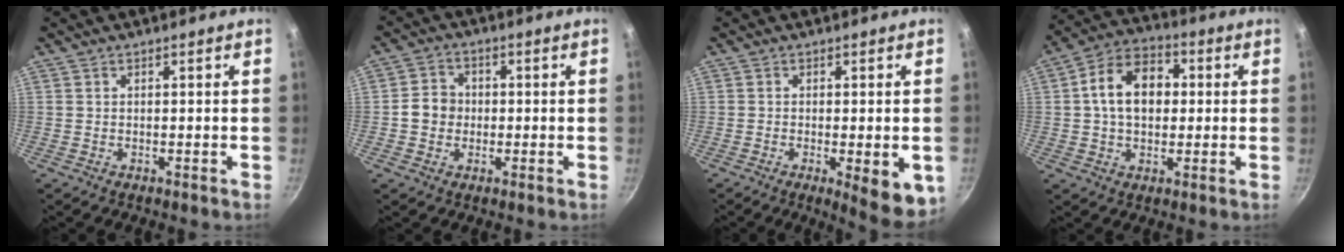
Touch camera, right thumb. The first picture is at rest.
{"total": 5.3, "force": [-0.5, 4.7, 2.3], "torque": [-0.017, 0.014, -0.019]}
{"total": 8.5, "force": [-2.3, 2.5, 7.8], "torque": [-0.089, -0.005, -0.024]}
{"total": 12.7, "force": [1.3, 8.9, 9.0], "torque": [-0.117, 0.025, 0.008]}